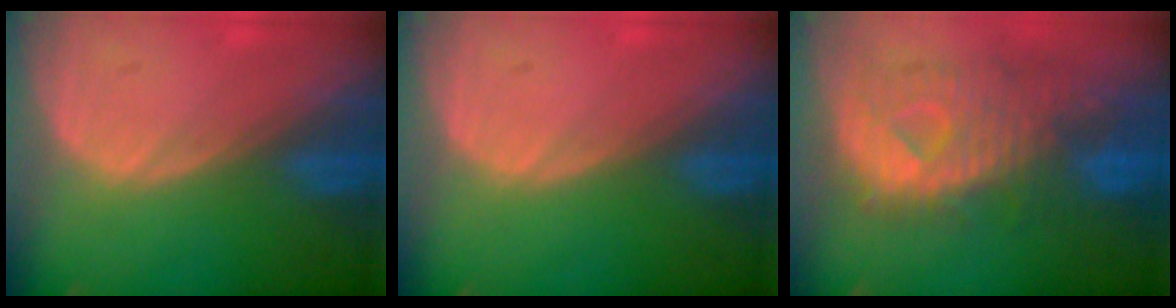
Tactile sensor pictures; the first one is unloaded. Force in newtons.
{"total": 0.0}
{"total": 10.6, "press": 9.5, "slide": 4.6}